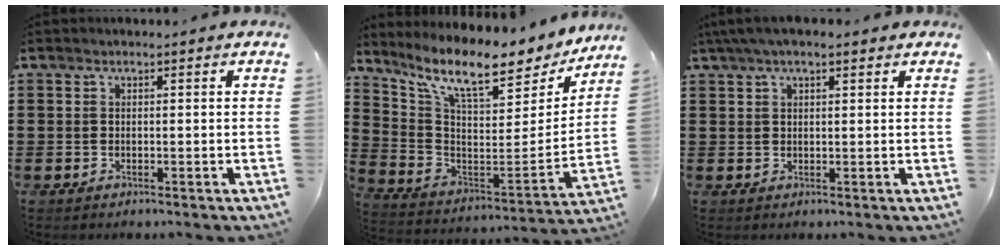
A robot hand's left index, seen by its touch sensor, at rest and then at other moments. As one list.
[{"total": 11.3, "force": [8.9, 1.9, 6.6], "torque": [-0.157, -0.064, 0.148]}, {"total": 3.2, "force": [2.1, 0.9, 2.3], "torque": [-0.048, 0.007, 0.039]}]